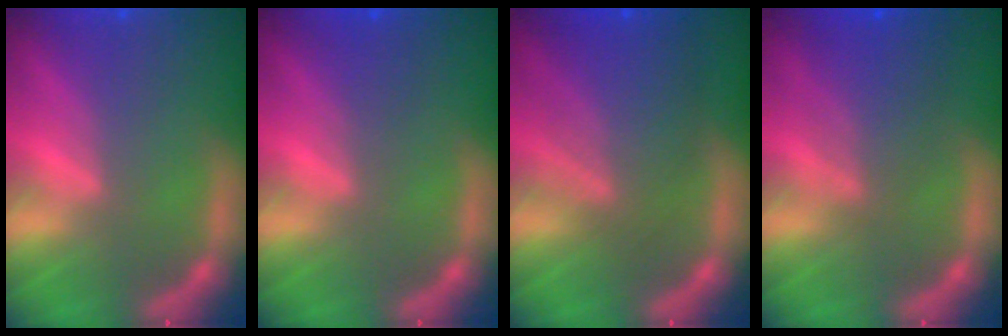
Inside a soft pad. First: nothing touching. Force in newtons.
{"total": 1.5}
{"total": 7.1}
{"total": 4.6}